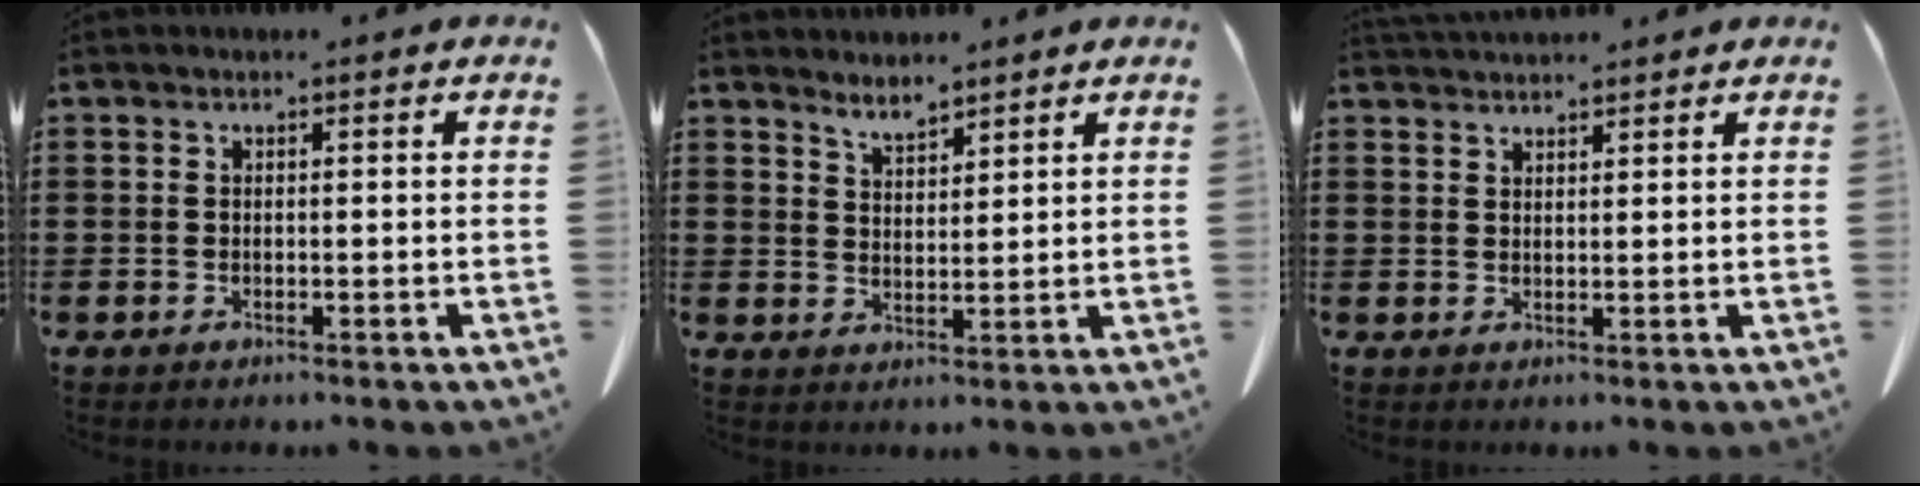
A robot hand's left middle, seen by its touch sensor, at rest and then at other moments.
{"total": 3.1, "force": [3.1, 0.3, 0.2], "torque": [-0.011, -0.008, 0.058]}
{"total": 2.3, "force": [2.3, 0.3, 0.1], "torque": [-0.009, -0.002, 0.044]}